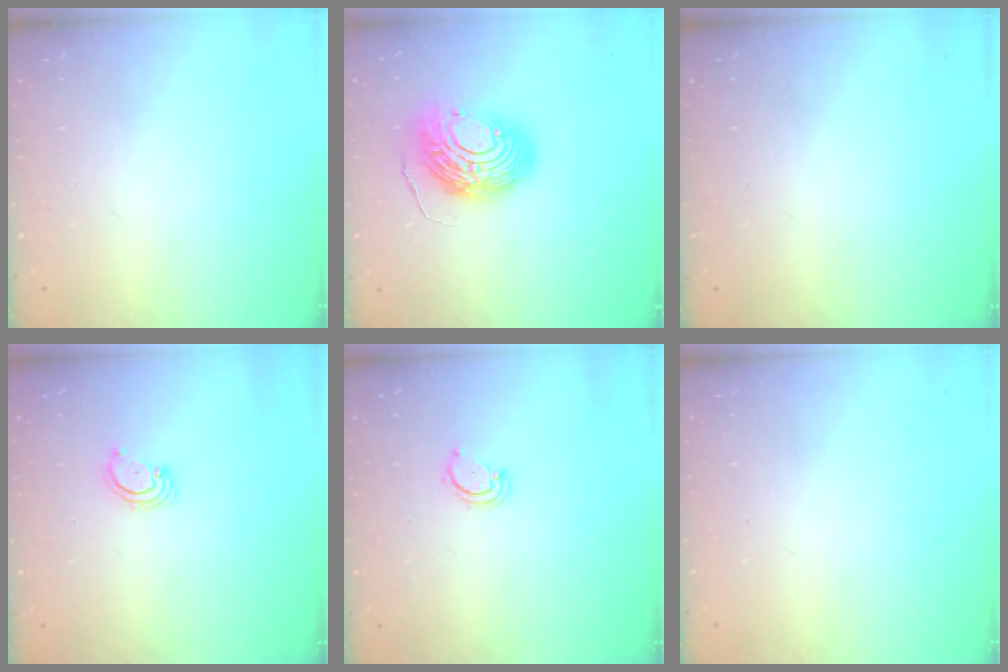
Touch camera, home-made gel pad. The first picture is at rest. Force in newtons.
{"total": 13.1, "press": 13.1, "slide": 1.3}
{"total": 0.0}
{"total": 2.3, "press": 2.3, "slide": 0.2}
{"total": 2.9, "press": 2.9, "slide": 0.2}
{"total": 0.0}